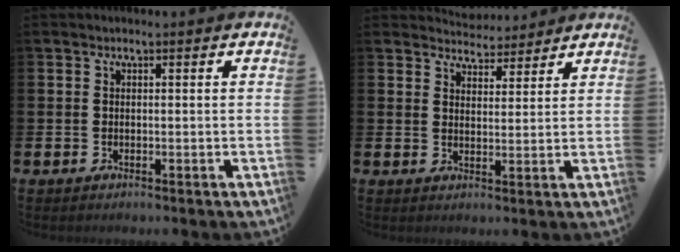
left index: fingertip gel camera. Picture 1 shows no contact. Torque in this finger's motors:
{"motor_torque": [0.95, -1.19, 0.02, 0.00]}